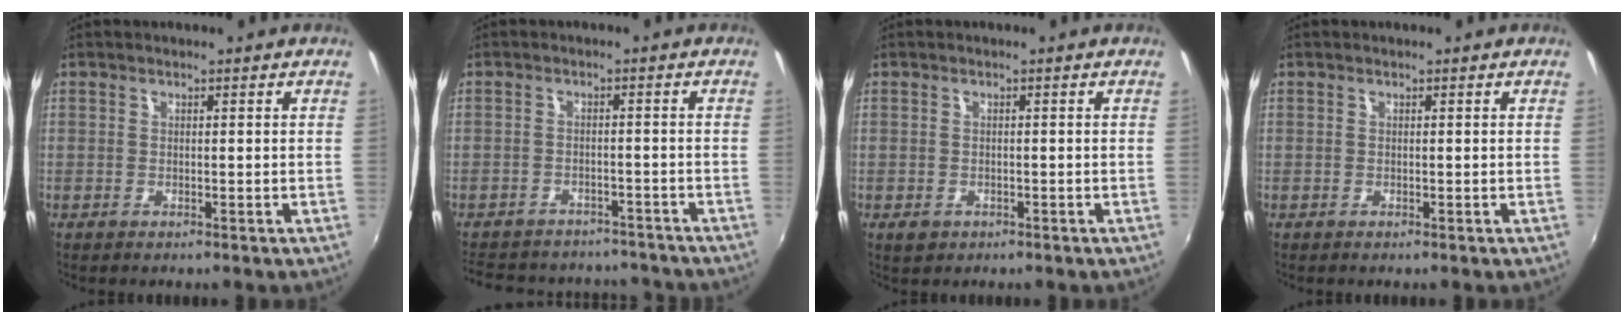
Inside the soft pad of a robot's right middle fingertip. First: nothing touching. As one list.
[{"total": 17.4, "force": [-15.0, 6.8, 5.8], "torque": [-0.133, 0.015, -0.194]}, {"total": 2.1, "force": [-1.0, 1.6, 0.9], "torque": [-0.019, -0.004, -0.013]}, {"total": 0.0}]